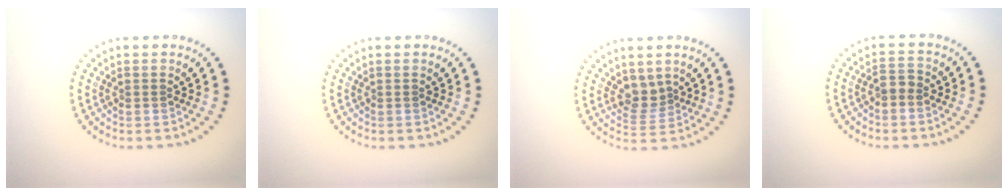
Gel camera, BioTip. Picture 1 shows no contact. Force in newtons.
{"total": 0.0}
{"total": 2.3, "press": 1.8, "slide": 1.4}
{"total": 1.4, "press": 1.3, "slide": 0.5}